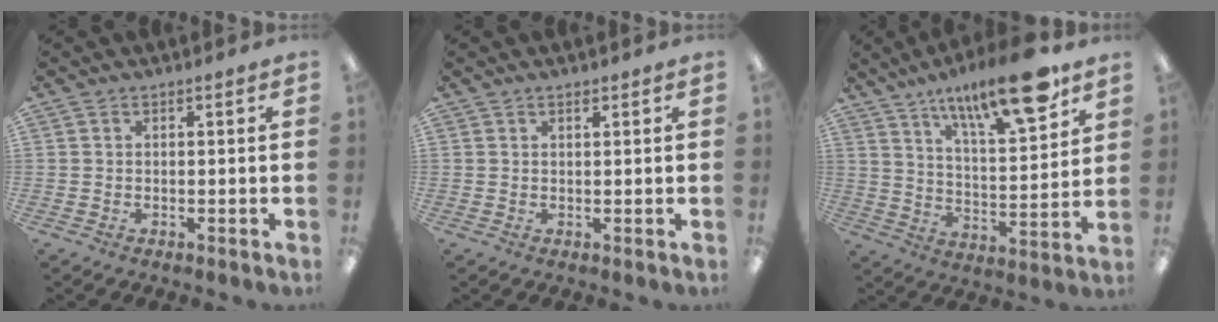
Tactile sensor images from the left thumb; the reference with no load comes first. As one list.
[{"total": 0.8, "force": [0.8, 0.2, 0.3], "torque": [-0.007, 0.000, 0.014]}, {"total": 18.7, "force": [13.3, 5.2, 12.0], "torque": [-0.181, -0.079, 0.213]}]